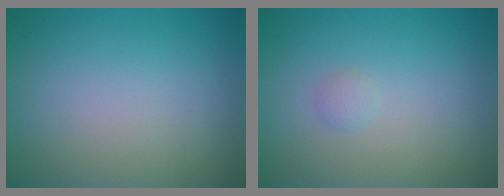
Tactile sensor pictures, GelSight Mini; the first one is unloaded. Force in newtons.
{"total": 0.6, "press": 0.6, "slide": 0.0}